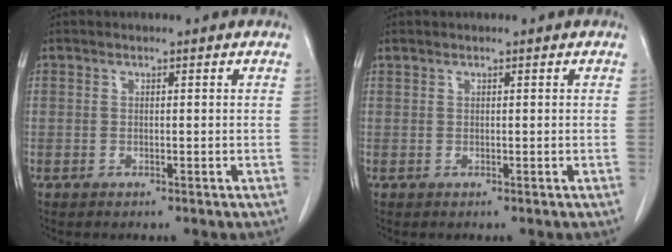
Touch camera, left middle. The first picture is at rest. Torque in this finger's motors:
{"motor_torque": [0.40, -0.71, 0.01, 0.02]}